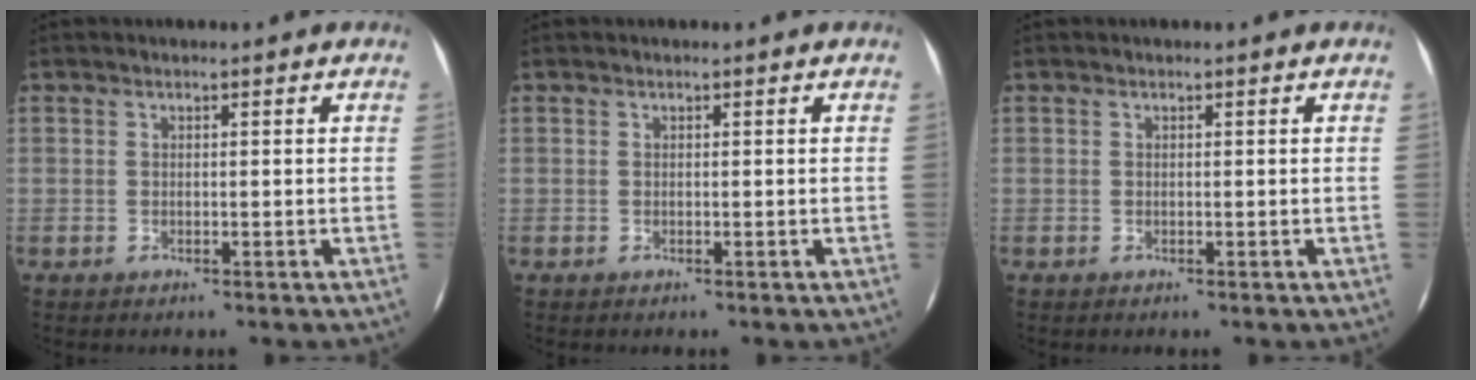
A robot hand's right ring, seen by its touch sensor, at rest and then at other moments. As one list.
[{"total": 0.0}, {"total": 0.0}]